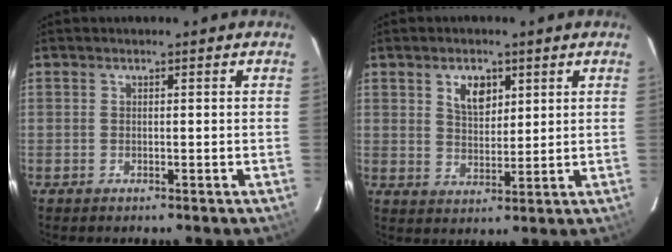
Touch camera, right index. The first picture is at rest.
{"total": 5.6, "force": [2.6, 3.3, 3.7], "torque": [-0.059, 0.006, 0.050]}